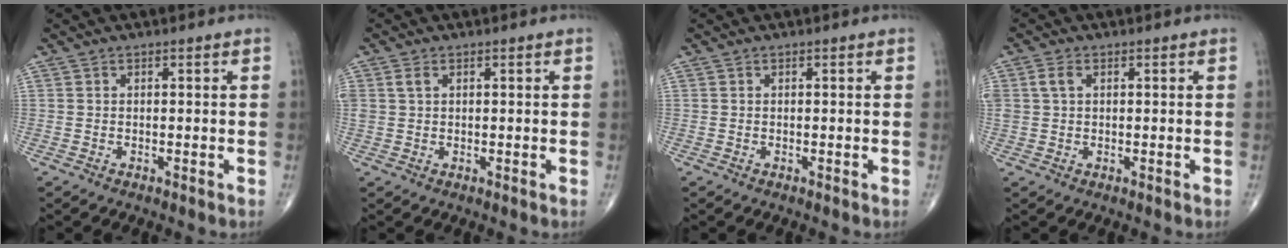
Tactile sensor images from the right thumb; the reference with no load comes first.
{"total": 2.0, "force": [0.8, 1.2, 1.3], "torque": [-0.035, 0.008, 0.021]}
{"total": 0.0}
{"total": 3.0, "force": [0.8, 1.9, 2.1], "torque": [-0.055, 0.011, 0.019]}